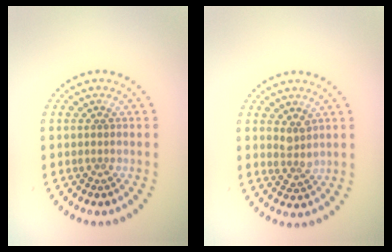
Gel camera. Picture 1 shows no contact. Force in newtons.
{"total": 1.6, "press": 1.3, "slide": 1.1}